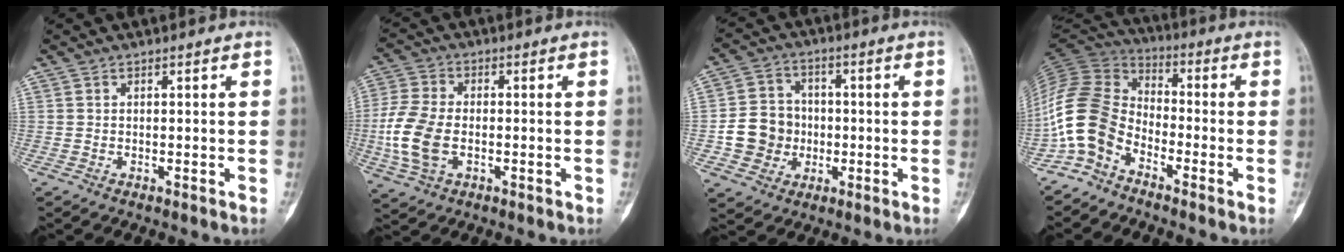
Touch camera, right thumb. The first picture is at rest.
{"total": 10.8, "force": [-1.8, 6.8, 8.2], "torque": [-0.182, 0.007, -0.037]}
{"total": 9.7, "force": [-1.6, 8.9, 3.4], "torque": [-0.032, 0.018, -0.030]}
{"total": 12.4, "force": [-6.4, 8.2, 6.7], "torque": [-0.136, 0.063, -0.147]}